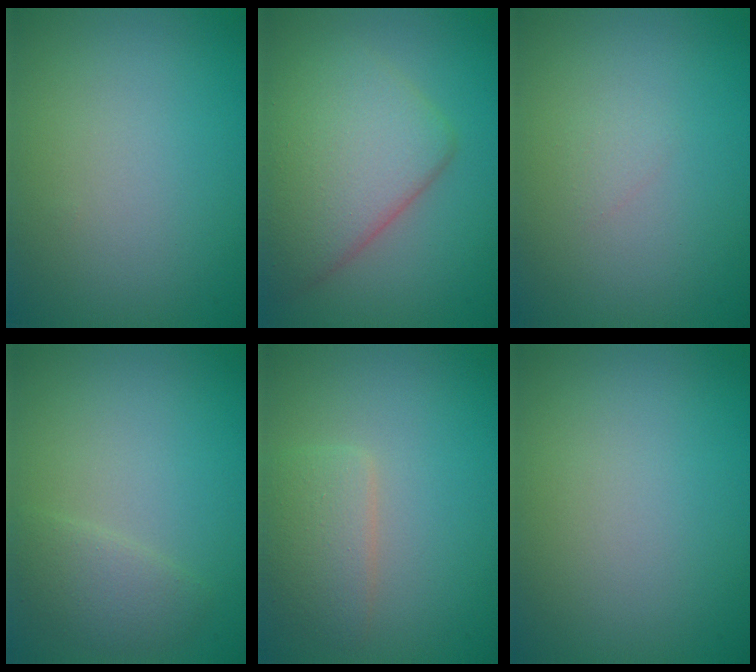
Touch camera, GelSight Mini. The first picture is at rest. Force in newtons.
{"total": 6.6, "press": 6.6, "slide": 0.5}
{"total": 0.6, "press": 0.6, "slide": 0.1}
{"total": 1.9, "press": 1.9, "slide": 0.1}
{"total": 2.6, "press": 2.6, "slide": 0.1}
{"total": 0.0}